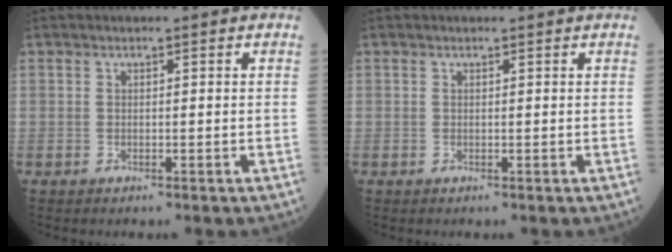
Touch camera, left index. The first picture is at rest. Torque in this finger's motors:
{"motor_torque": [0.13, -0.10, -0.07, 0.02]}